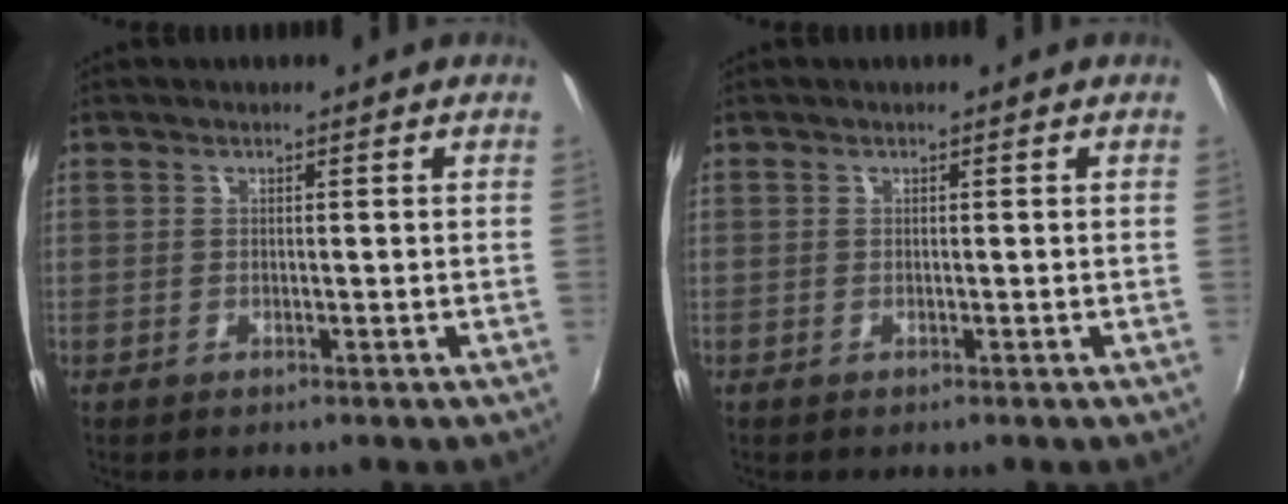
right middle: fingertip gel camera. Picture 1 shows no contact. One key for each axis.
{"total": 0.0}